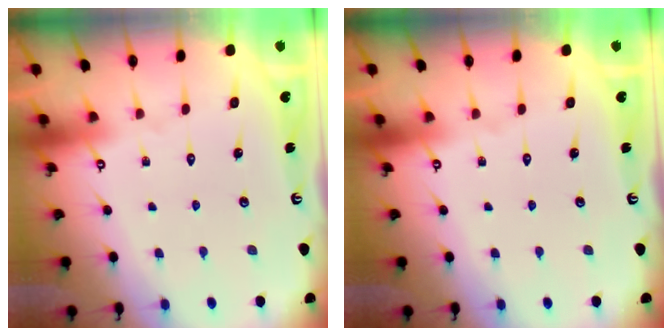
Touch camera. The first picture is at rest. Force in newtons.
{"total": 0.0}